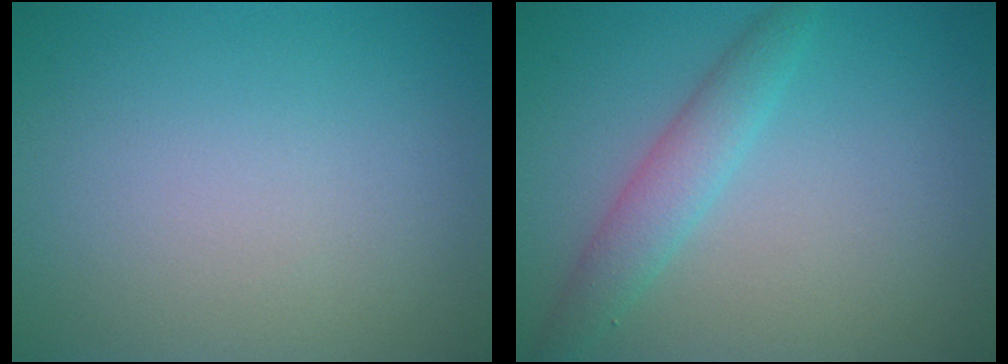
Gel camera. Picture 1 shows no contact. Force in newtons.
{"total": 2.8, "press": 2.8, "slide": 0.1}